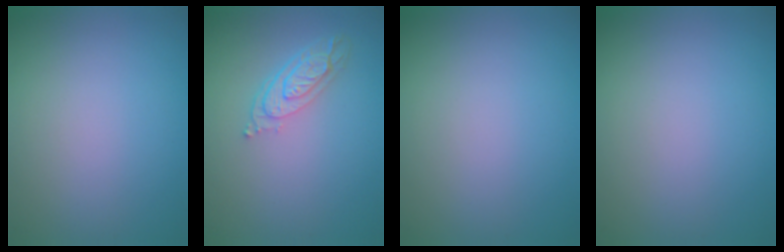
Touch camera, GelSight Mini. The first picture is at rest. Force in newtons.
{"total": 3.4, "press": 2.7, "slide": 2.1}
{"total": 0.0}
{"total": 0.0}